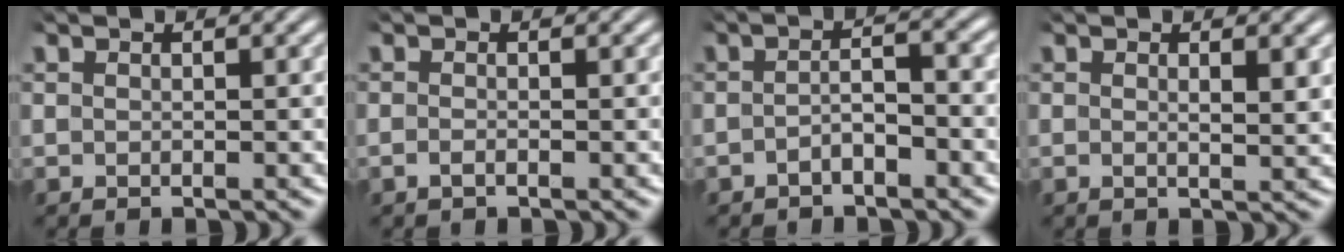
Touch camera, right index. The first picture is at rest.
{"total": 0.9, "force": [-0.7, 0.1, 0.5], "torque": [-0.017, -0.006, -0.012]}
{"total": 2.4, "force": [-1.5, 0.5, 1.8], "torque": [-0.023, -0.003, -0.027]}
{"total": 1.2, "force": [0.5, 0.0, 1.1], "torque": [-0.021, -0.009, 0.008]}